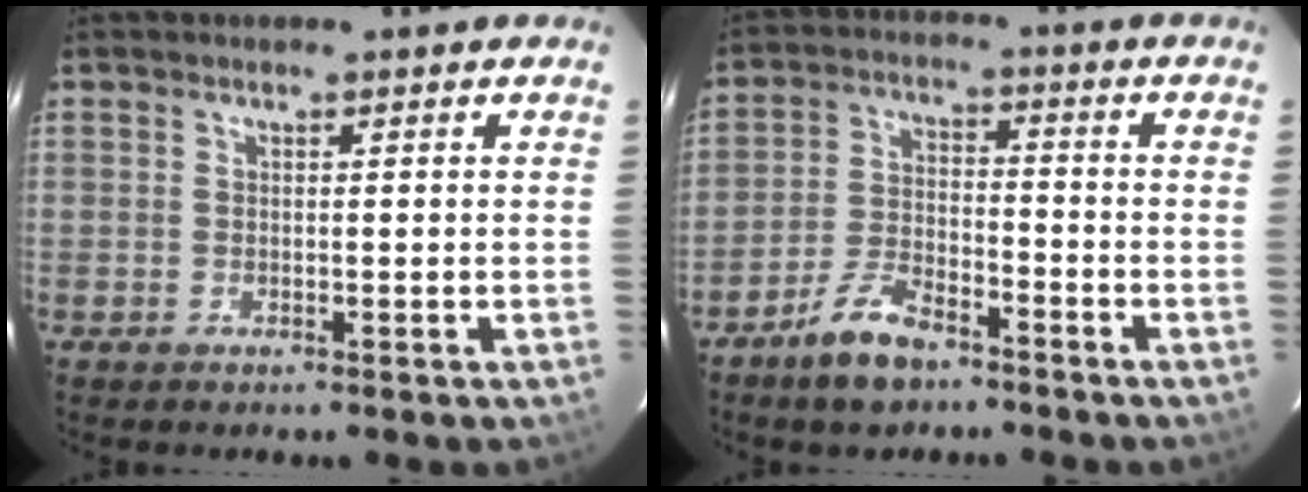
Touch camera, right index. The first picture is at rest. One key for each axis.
{"total": 8.5, "fx": -6.3, "fy": 3.3, "fz": 4.6, "tx": -0.104, "ty": 0.004, "tz": -0.116}